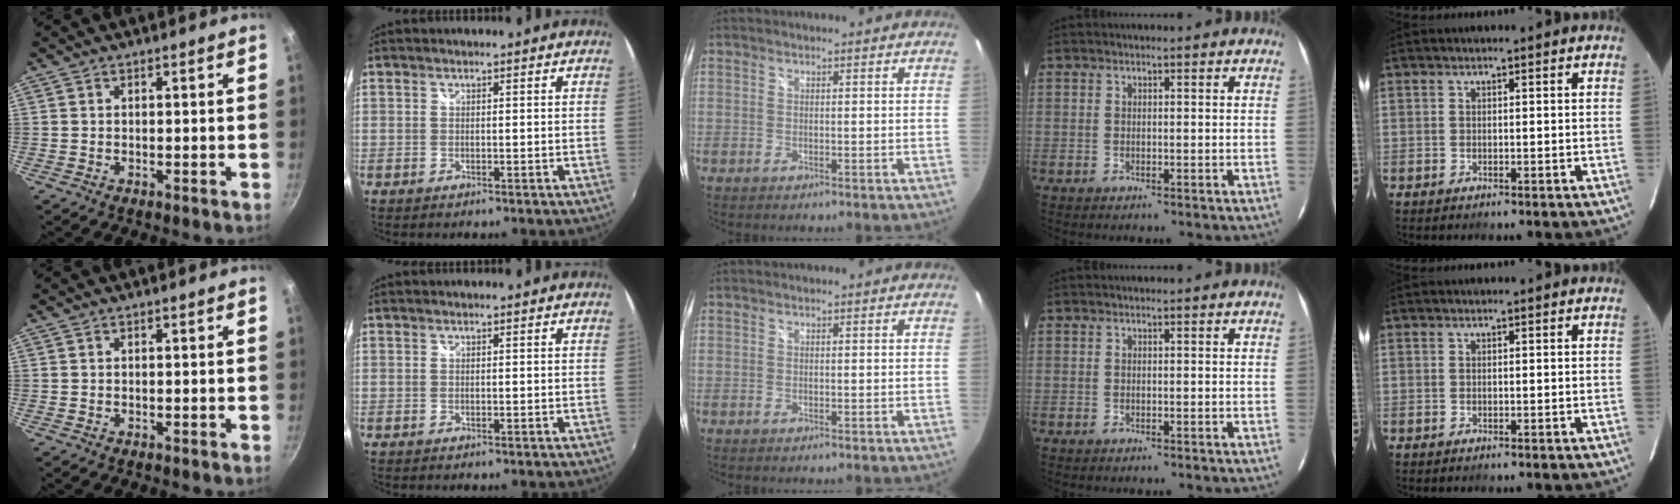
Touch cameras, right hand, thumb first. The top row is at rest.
{}